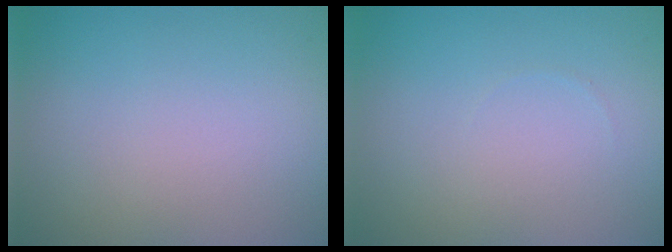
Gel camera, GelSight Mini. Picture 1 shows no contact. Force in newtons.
{"total": 0.0}